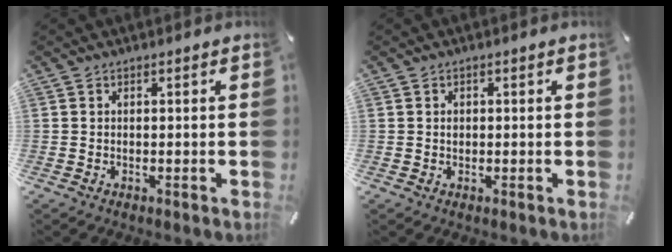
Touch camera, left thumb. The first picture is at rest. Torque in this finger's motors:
{"motor_torque": [0.19, 0.31, 0.09, -0.33, 0.02]}